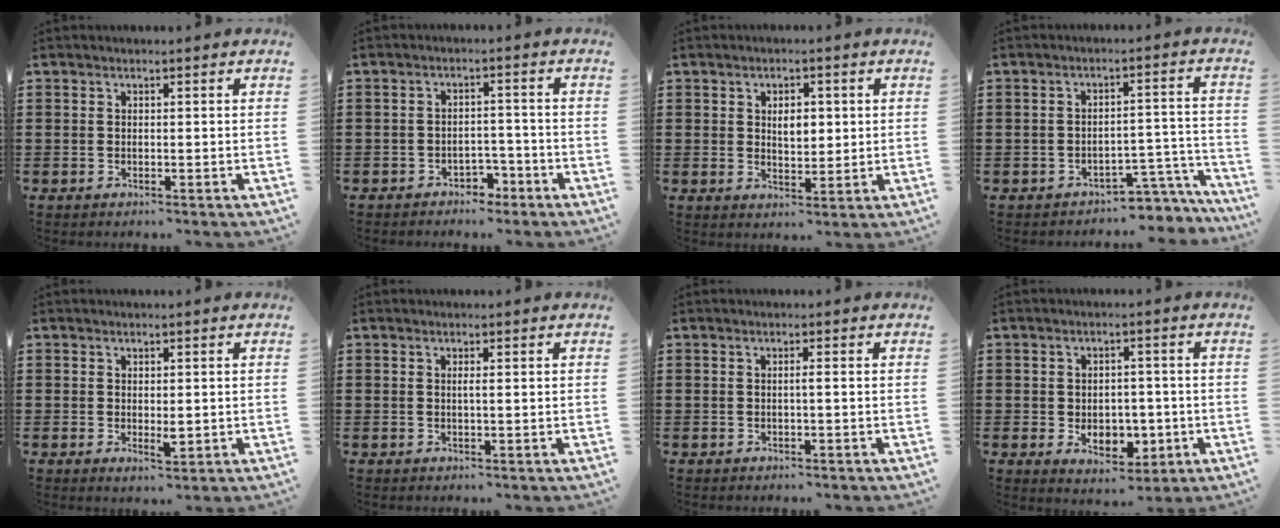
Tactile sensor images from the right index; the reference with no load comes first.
{"total": 2.9, "force": [-2.5, 1.3, 0.8], "torque": [-0.019, 0.005, -0.051]}
{"total": 3.8, "force": [0.8, 2.0, 3.1], "torque": [-0.051, 0.003, 0.008]}
{"total": 4.4, "force": [-3.9, 1.2, 1.5], "torque": [-0.026, 0.008, -0.079]}
{"total": 2.4, "force": [0.0, 1.2, 2.1], "torque": [-0.029, -0.002, -0.001]}
{"total": 0.9, "force": [0.2, 0.1, 0.9], "torque": [-0.017, 0.000, 0.003]}
{"total": 0.8, "force": [-0.1, -0.2, 0.8], "torque": [-0.016, -0.003, -0.003]}
{"total": 4.8, "force": [-1.0, 3.5, 3.1], "torque": [-0.047, 0.004, -0.022]}